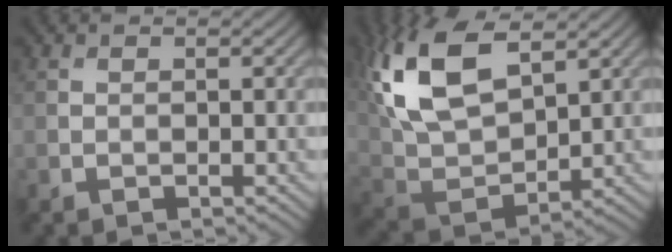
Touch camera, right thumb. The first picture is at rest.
{"total": 15.1, "force": [6.8, 7.8, 11.1], "torque": [-0.262, 0.013, 0.126]}